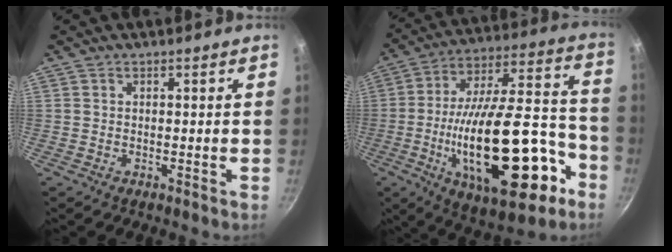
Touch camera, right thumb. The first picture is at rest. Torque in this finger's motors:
{"motor_torque": [2.61, 2.40, 2.64, -0.13, 0.85]}